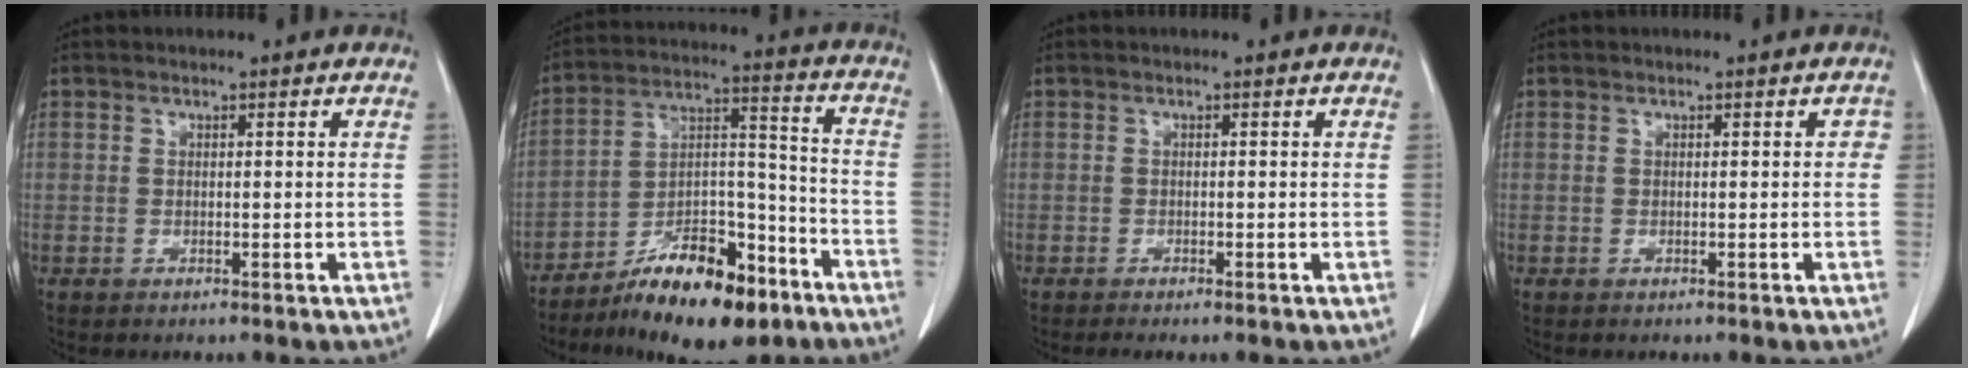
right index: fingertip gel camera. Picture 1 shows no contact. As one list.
[{"total": 16.4, "force": [-11.0, 5.5, 10.8], "torque": [-0.169, 0.026, -0.180]}, {"total": 1.4, "force": [-1.1, -0.1, 0.8], "torque": [-0.015, -0.003, -0.018]}, {"total": 0.8, "force": [0.0, 0.7, 0.5], "torque": [0.005, 0.009, -0.002]}]